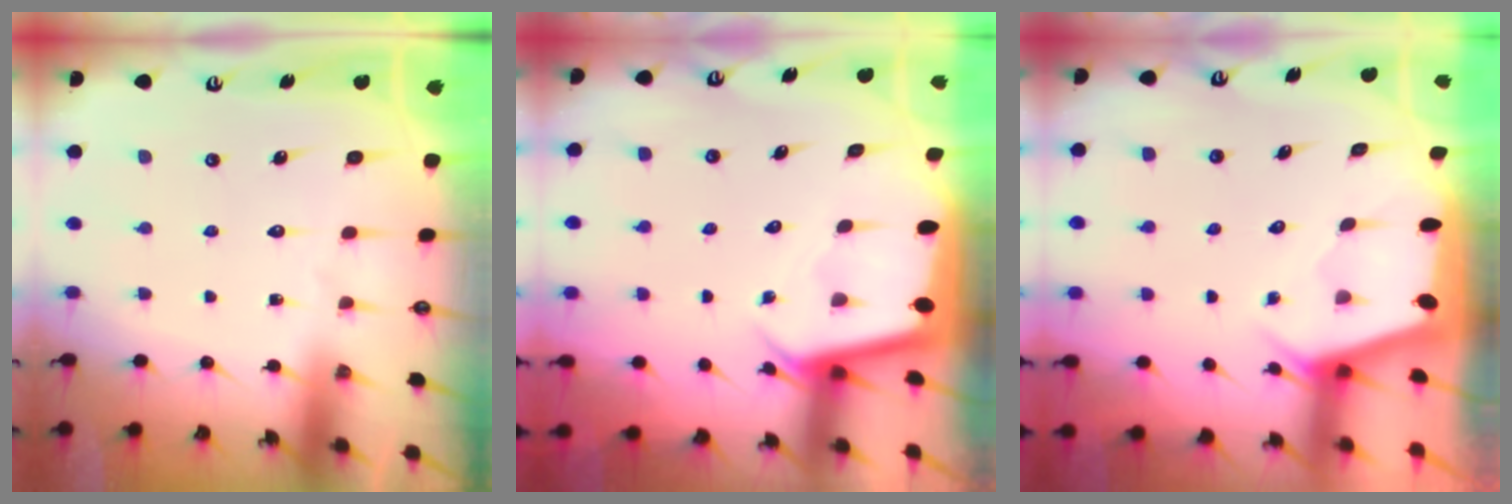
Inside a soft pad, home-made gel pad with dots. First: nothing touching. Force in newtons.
{"total": 2.4, "press": 2.4, "slide": 0.1}
{"total": 1.9, "press": 1.9, "slide": 0.3}